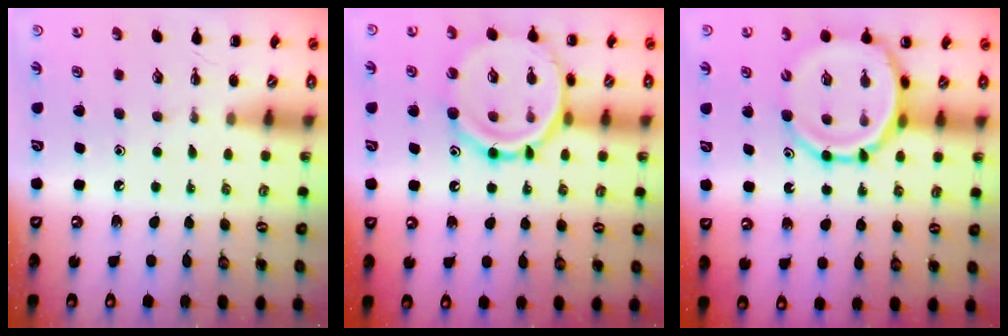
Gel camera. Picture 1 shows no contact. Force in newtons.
{"total": 17.6, "press": 17.4, "slide": 2.0}
{"total": 12.5, "press": 11.9, "slide": 3.9}